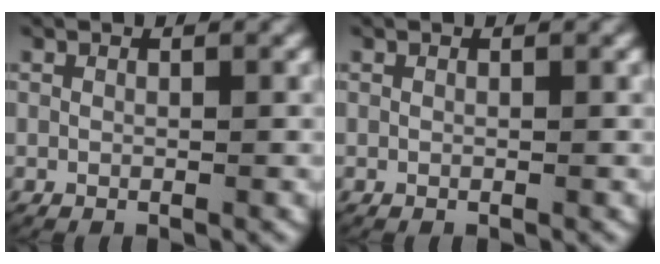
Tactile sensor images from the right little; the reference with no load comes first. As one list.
[{"total": 0.0}]